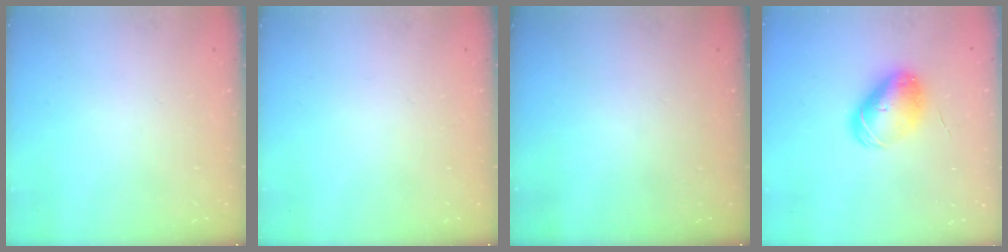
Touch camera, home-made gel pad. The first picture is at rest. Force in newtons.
{"total": 0.0}
{"total": 0.0}
{"total": 9.9, "press": 9.8, "slide": 1.7}